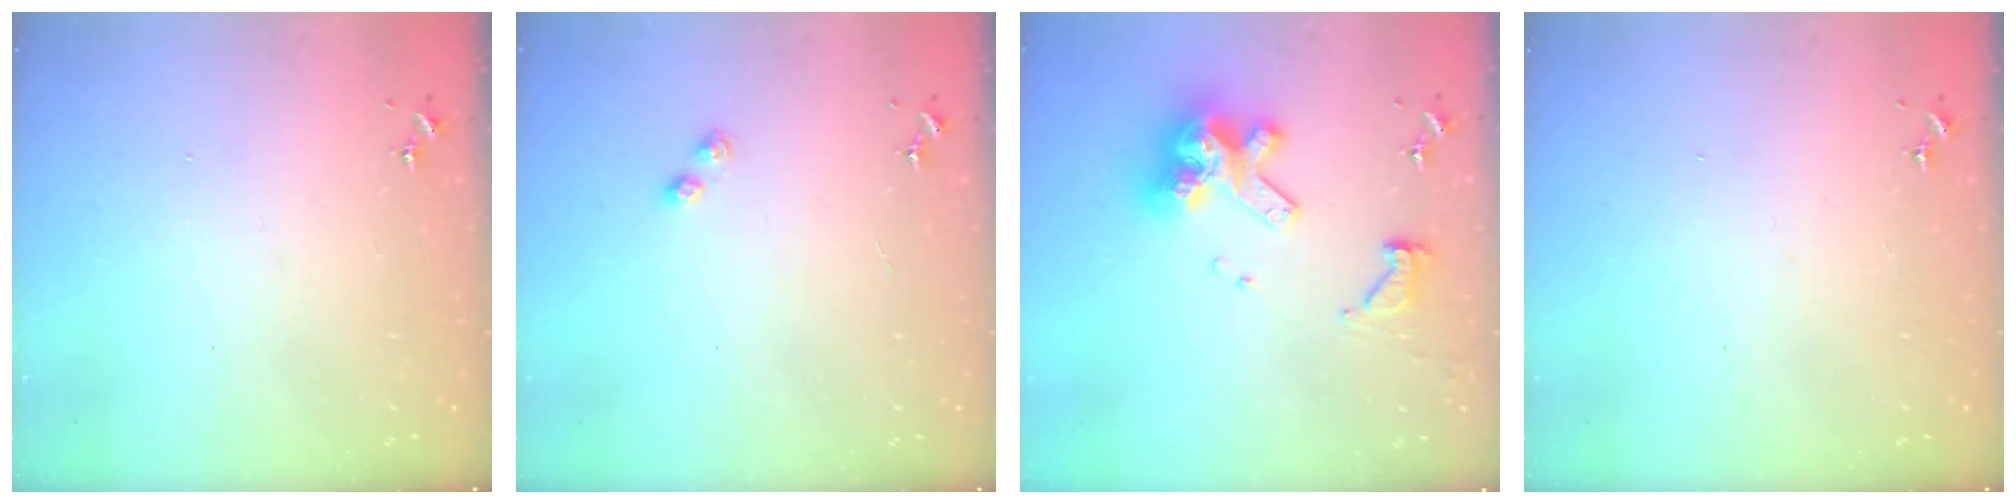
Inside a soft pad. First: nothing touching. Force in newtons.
{"total": 2.8, "press": 2.8, "slide": 0.3}
{"total": 15.9, "press": 15.8, "slide": 1.4}
{"total": 0.0}